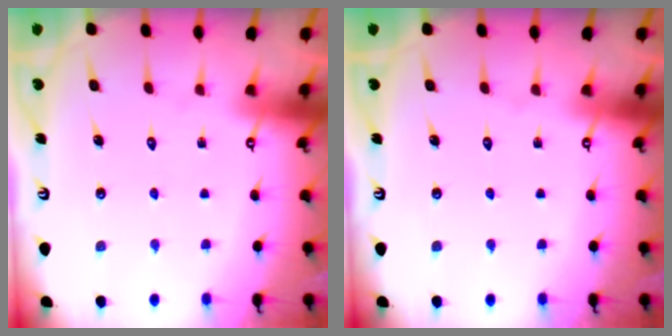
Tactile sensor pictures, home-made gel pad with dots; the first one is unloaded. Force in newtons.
{"total": 0.0}